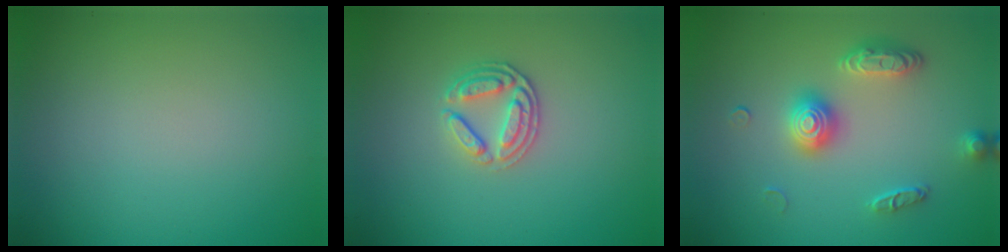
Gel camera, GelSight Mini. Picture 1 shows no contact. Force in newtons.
{"total": 2.6, "press": 2.5, "slide": 0.7}
{"total": 3.1, "press": 2.9, "slide": 1.0}